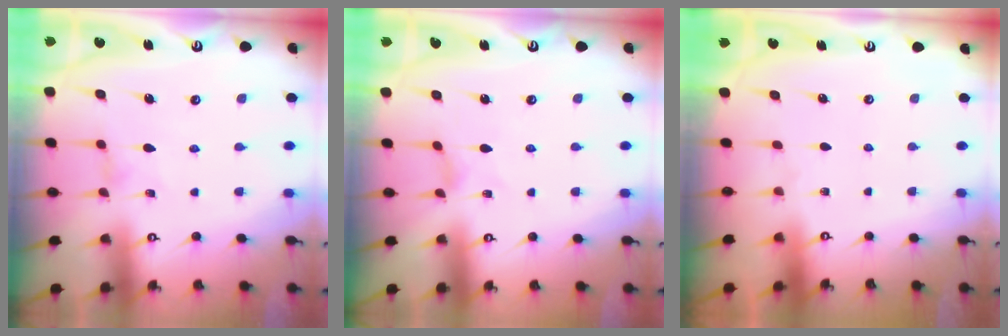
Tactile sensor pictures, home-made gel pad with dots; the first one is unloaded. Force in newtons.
{"total": 0.6, "press": 0.5, "slide": 0.2}
{"total": 0.0}